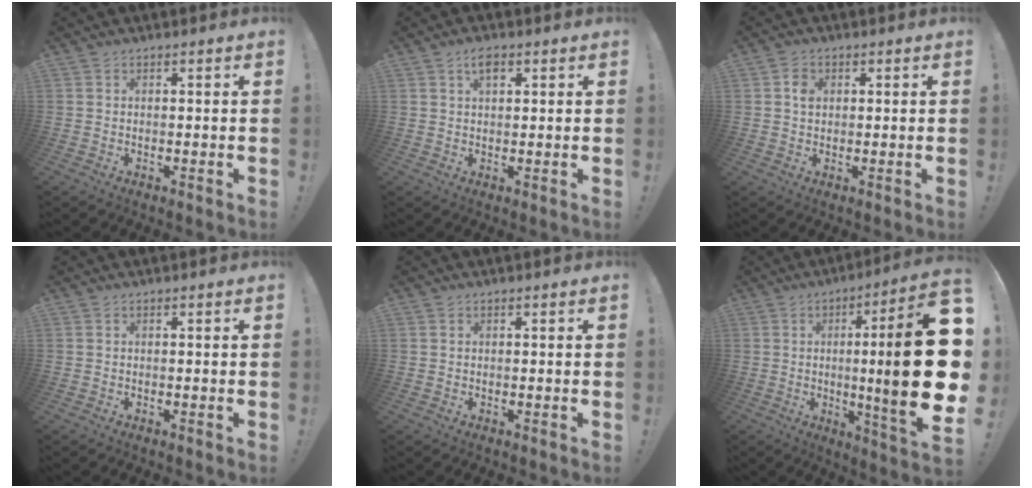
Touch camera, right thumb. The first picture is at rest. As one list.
[{"total": 3.9, "force": [2.0, 1.9, 2.7], "torque": [-0.045, 0.000, 0.032]}, {"total": 3.0, "force": [0.6, 2.4, 1.7], "torque": [-0.018, 0.000, 0.007]}, {"total": 0.0}, {"total": 0.6, "force": [0.5, 0.4, 0.1], "torque": [-0.003, 0.000, 0.009]}, {"total": 26.0, "force": [0.3, 2.2, 25.9], "torque": [-0.409, -0.022, -0.002]}]